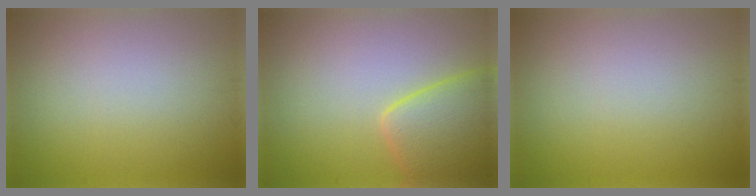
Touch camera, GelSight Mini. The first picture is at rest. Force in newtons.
{"total": 5.3, "press": 5.3, "slide": 0.4}
{"total": 0.0}